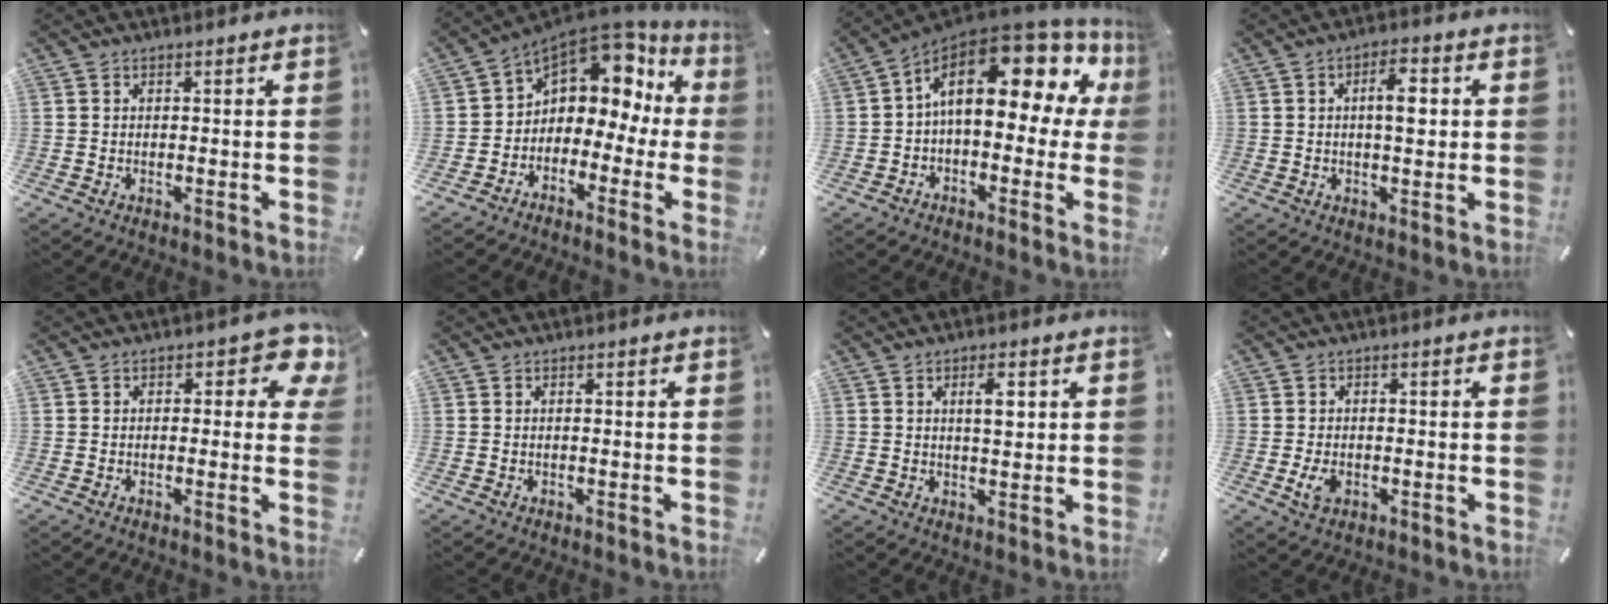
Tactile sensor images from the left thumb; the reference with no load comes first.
{"total": 9.3, "force": [4.2, 6.8, 4.8], "torque": [-0.073, -0.041, 0.072]}
{"total": 19.6, "force": [6.3, 10.0, 15.6], "torque": [-0.242, -0.045, 0.104]}
{"total": 6.8, "force": [0.9, 2.9, 6.1], "torque": [-0.095, 0.003, 0.009]}
{"total": 6.2, "force": [2.1, 3.1, 4.9], "torque": [-0.052, -0.013, 0.027]}
{"total": 0.0}
{"total": 4.6, "force": [1.4, 1.7, 4.1], "torque": [-0.063, -0.003, 0.016]}
{"total": 3.8, "force": [-1.2, 2.4, 2.7], "torque": [-0.066, -0.001, -0.025]}